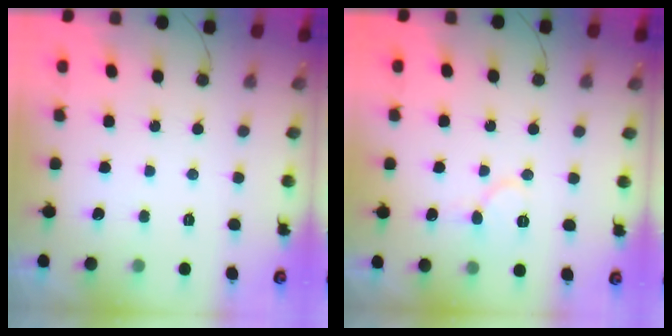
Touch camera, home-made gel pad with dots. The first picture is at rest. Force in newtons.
{"total": 5.8, "press": 5.8, "slide": 0.2}